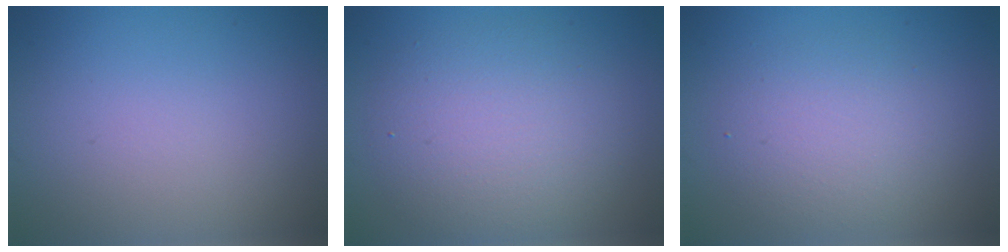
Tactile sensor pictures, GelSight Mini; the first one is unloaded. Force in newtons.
{"total": 5.7, "press": 5.7, "slide": 0.5}
{"total": 3.6, "press": 3.5, "slide": 0.3}